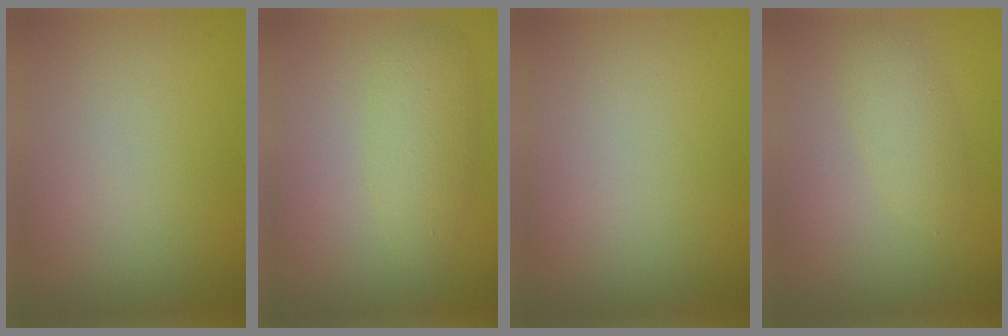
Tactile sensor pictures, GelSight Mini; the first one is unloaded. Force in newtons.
{"total": 3.0, "press": 3.0, "slide": 0.1}
{"total": 0.0}
{"total": 2.0, "press": 2.0, "slide": 0.1}